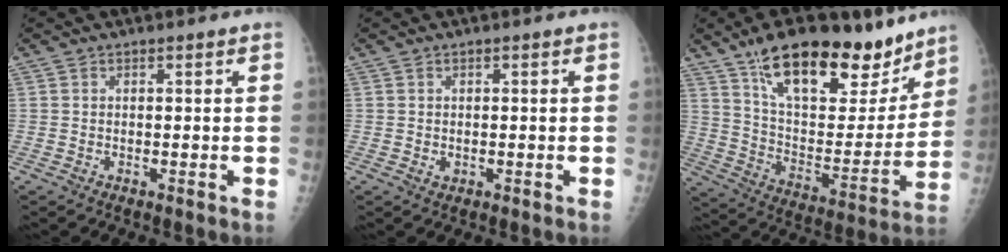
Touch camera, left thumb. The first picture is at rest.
{"total": 1.0, "force": [-0.1, 0.8, 0.6], "torque": [-0.005, 0.000, 0.000]}
{"total": 26.4, "force": [18.2, 10.9, 15.7], "torque": [-0.199, -0.062, 0.294]}